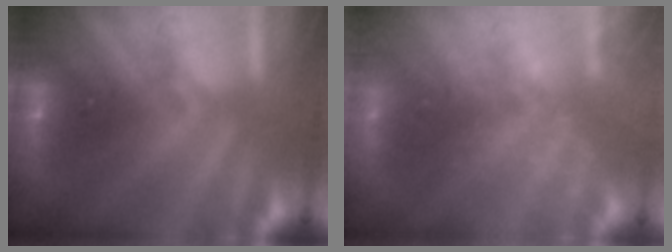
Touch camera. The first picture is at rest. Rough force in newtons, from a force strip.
{"total": 2.4}